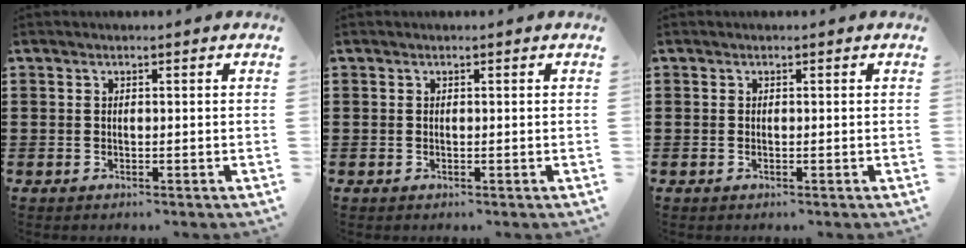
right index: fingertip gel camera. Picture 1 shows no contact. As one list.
[{"total": 0.0}, {"total": 0.0}]